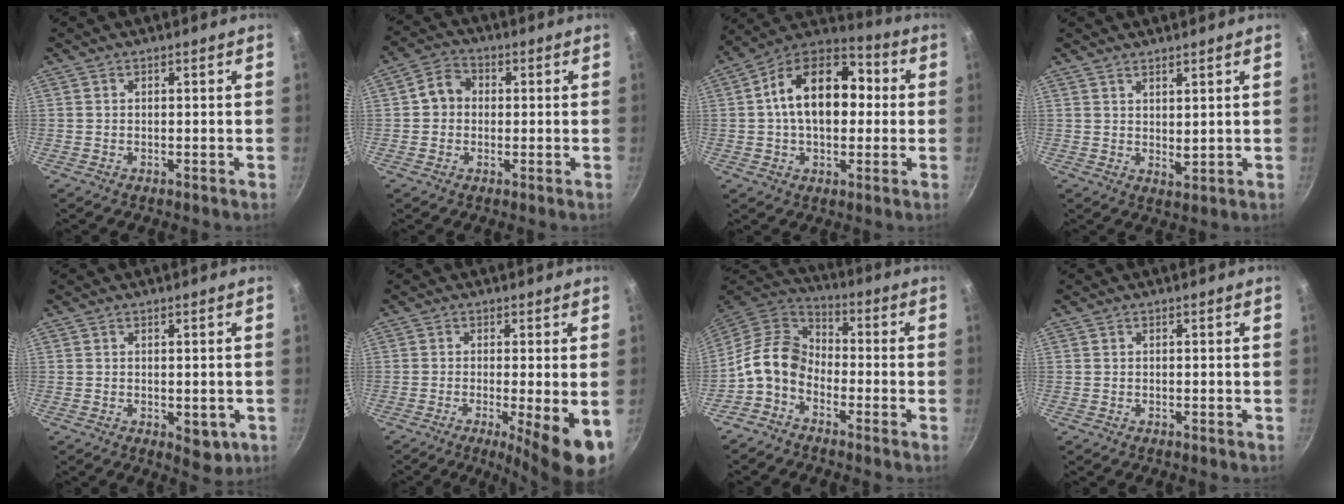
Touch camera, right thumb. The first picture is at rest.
{"total": 5.4, "force": [0.4, 4.7, 2.8], "torque": [-0.024, 0.013, -0.007]}
{"total": 18.6, "force": [1.6, 12.1, 14.0], "torque": [-0.192, 0.036, 0.005]}
{"total": 2.9, "force": [2.0, 0.8, 1.9], "torque": [-0.027, -0.022, 0.031]}
{"total": 4.3, "force": [-0.9, 2.4, 3.5], "torque": [-0.035, -0.006, -0.005]}
{"total": 9.6, "force": [-2.5, 1.5, 9.1], "torque": [-0.128, -0.009, -0.032]}
{"total": 10.5, "force": [-3.8, 7.5, 6.3], "torque": [-0.105, 0.053, -0.100]}
{"total": 0.0}